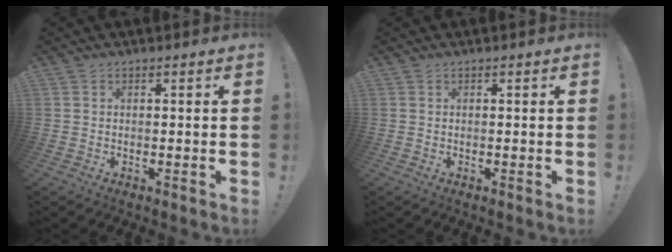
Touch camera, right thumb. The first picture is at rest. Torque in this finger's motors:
{"motor_torque": [0.00, 0.00, 0.00, 0.00, 0.00]}